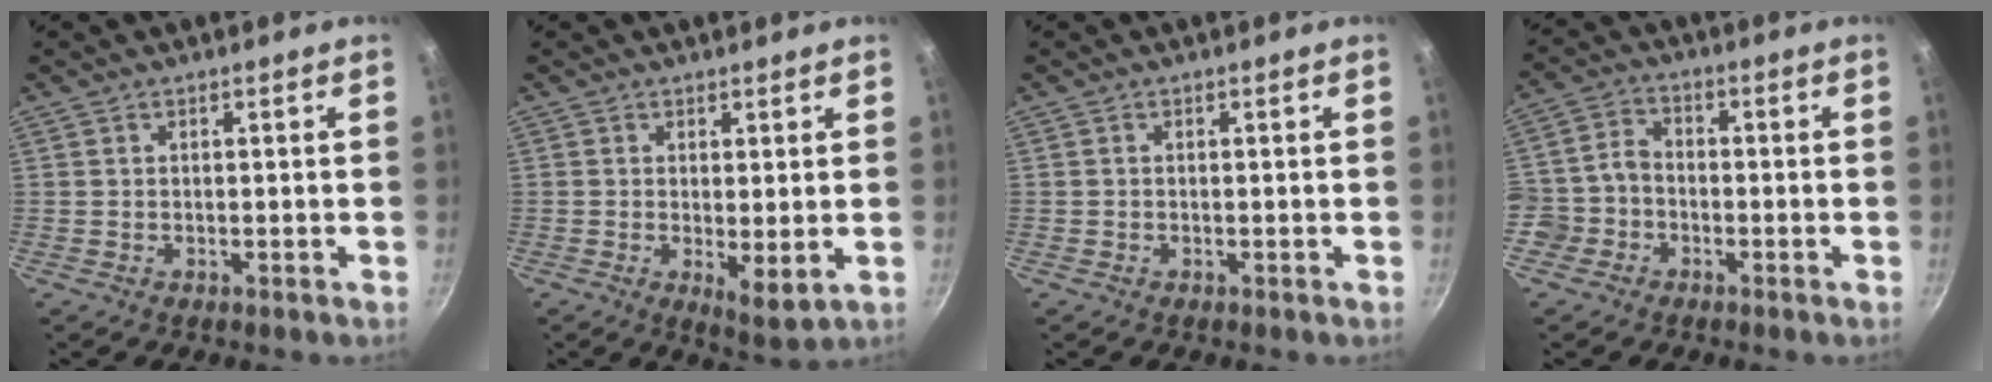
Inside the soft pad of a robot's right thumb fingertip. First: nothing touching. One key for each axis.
{"total": 5.2, "fx": -0.1, "fy": 1.7, "fz": 4.9, "tx": -0.073, "ty": -0.023, "tz": 0.002}
{"total": 0.0}
{"total": 5.8, "fx": -2.6, "fy": 4.8, "fz": 2.0, "tx": -0.010, "ty": 0.034, "tz": -0.062}